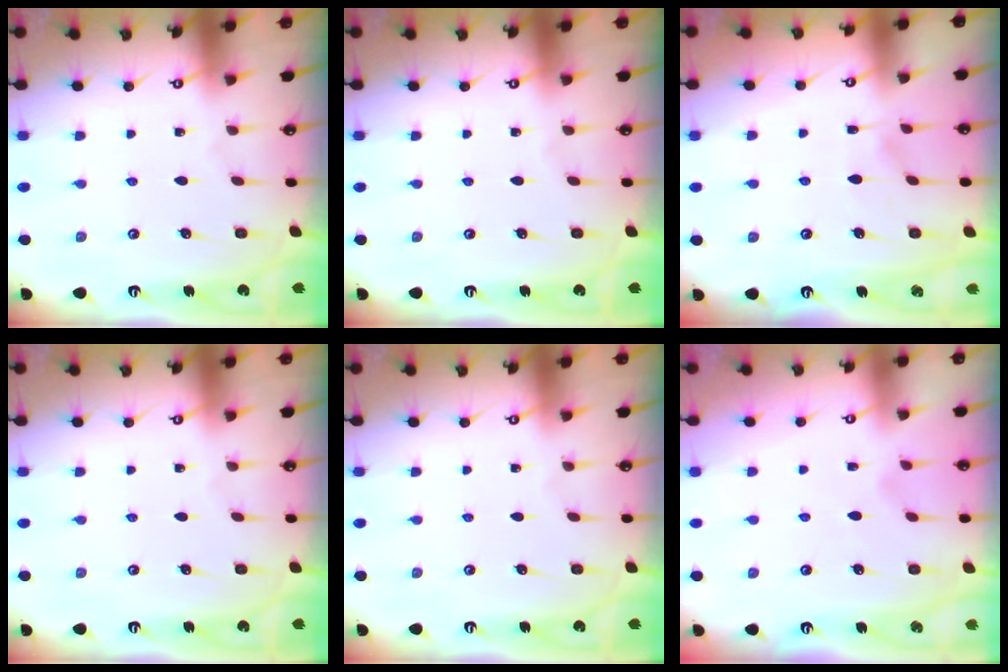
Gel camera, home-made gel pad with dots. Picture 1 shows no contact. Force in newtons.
{"total": 0.0}
{"total": 4.3, "press": 4.3, "slide": 0.5}
{"total": 0.0}
{"total": 0.0}
{"total": 1.1, "press": 0.1, "slide": 1.1}